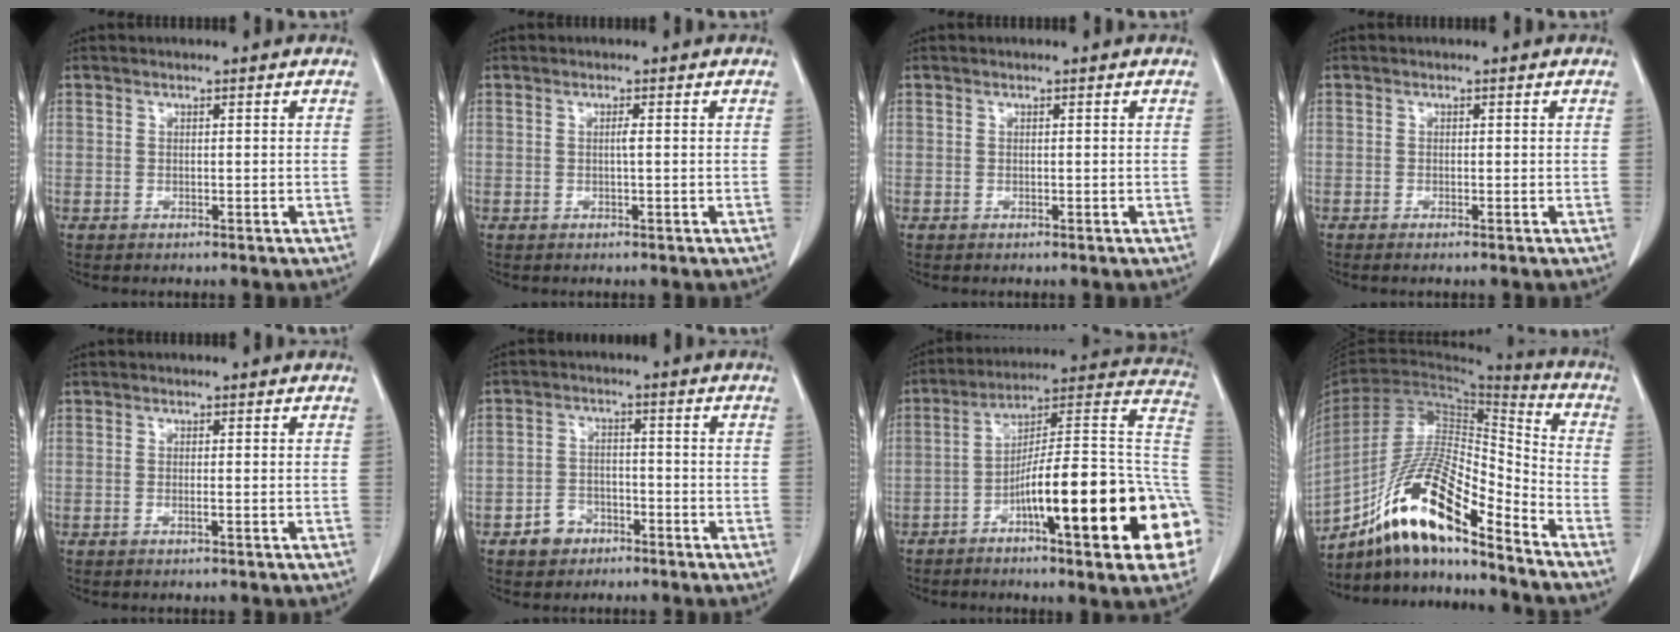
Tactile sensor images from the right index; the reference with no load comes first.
{"total": 0.7, "force": [0.0, -0.1, 0.7], "torque": [-0.013, 0.000, -0.001]}
{"total": 0.0}
{"total": 0.5, "force": [-0.4, 0.0, 0.4], "torque": [-0.008, -0.001, -0.007]}
{"total": 0.7, "force": [-0.3, -0.2, 0.6], "torque": [-0.011, 0.000, -0.004]}
{"total": 4.5, "force": [-2.6, 3.5, 1.1], "torque": [-0.017, 0.011, -0.041]}
{"total": 24.2, "force": [-7.7, 2.9, 22.7], "torque": [-0.245, 0.018, -0.113]}
{"total": 17.7, "force": [-12.5, 2.8, 12.2], "torque": [-0.228, 0.008, -0.223]}